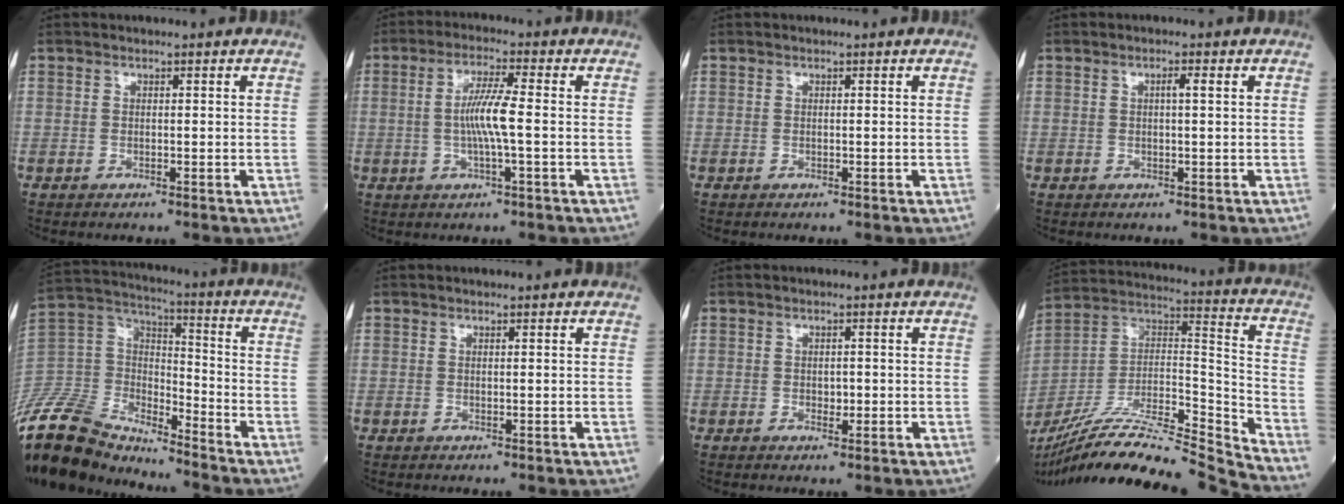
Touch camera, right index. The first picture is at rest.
{"total": 6.2, "force": [-0.4, 0.0, 6.2], "torque": [-0.121, 0.003, -0.011]}
{"total": 0.0}
{"total": 1.4, "force": [0.3, 0.0, 1.3], "torque": [-0.025, 0.004, 0.005]}
{"total": 17.9, "force": [-16.5, 4.7, 5.1], "torque": [-0.109, 0.030, -0.305]}
{"total": 0.0}
{"total": 1.4, "force": [-0.4, 0.8, 1.0], "torque": [-0.017, 0.001, -0.003]}
{"total": 25.0, "force": [-23.1, -0.8, 9.6], "torque": [-0.189, 0.002, -0.388]}